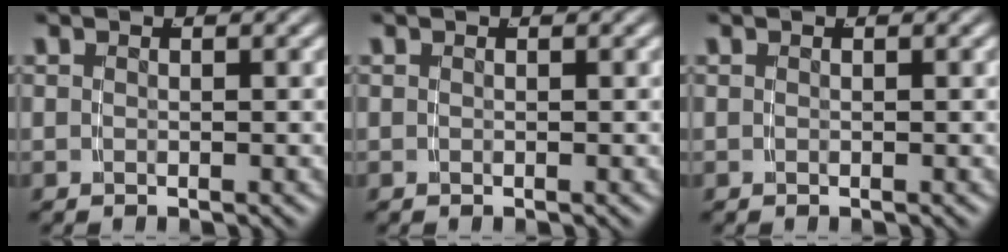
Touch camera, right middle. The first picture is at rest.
{"total": 0.0}
{"total": 0.0}